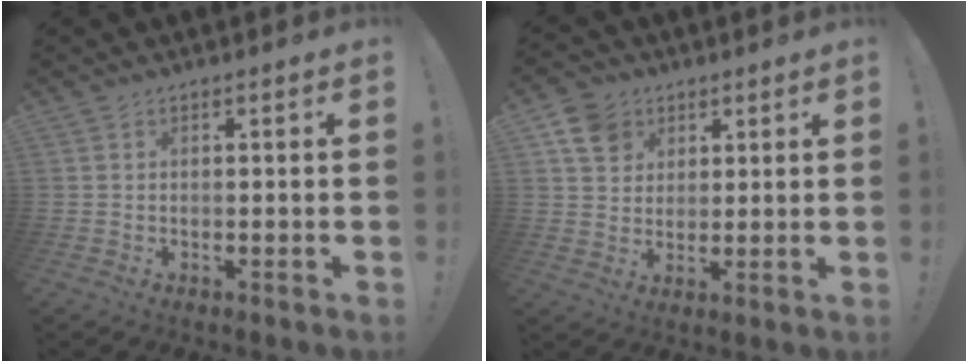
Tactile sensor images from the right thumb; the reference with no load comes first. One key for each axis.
{"total": 9.4, "fx": 4.6, "fy": 7.6, "fz": 3.0, "tx": -0.038, "ty": -0.023, "tz": 0.090}